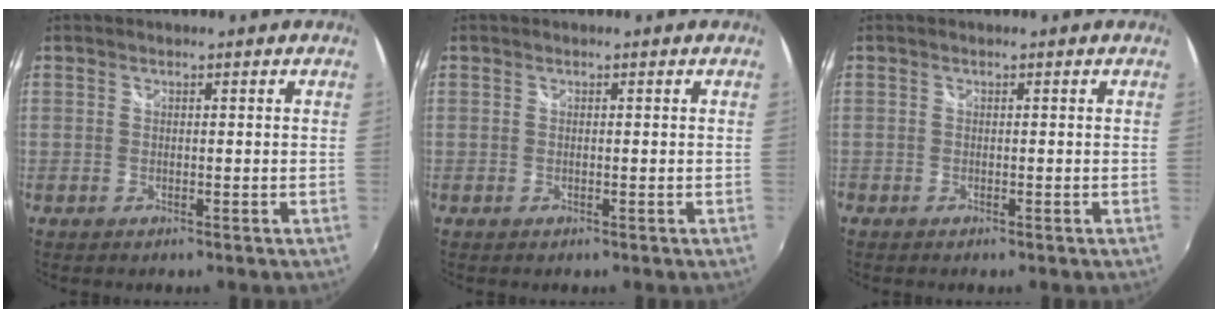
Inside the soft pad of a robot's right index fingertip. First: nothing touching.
{"total": 0.0}
{"total": 0.9, "force": [-0.6, 0.6, 0.0], "torque": [-0.004, 0.000, -0.014]}